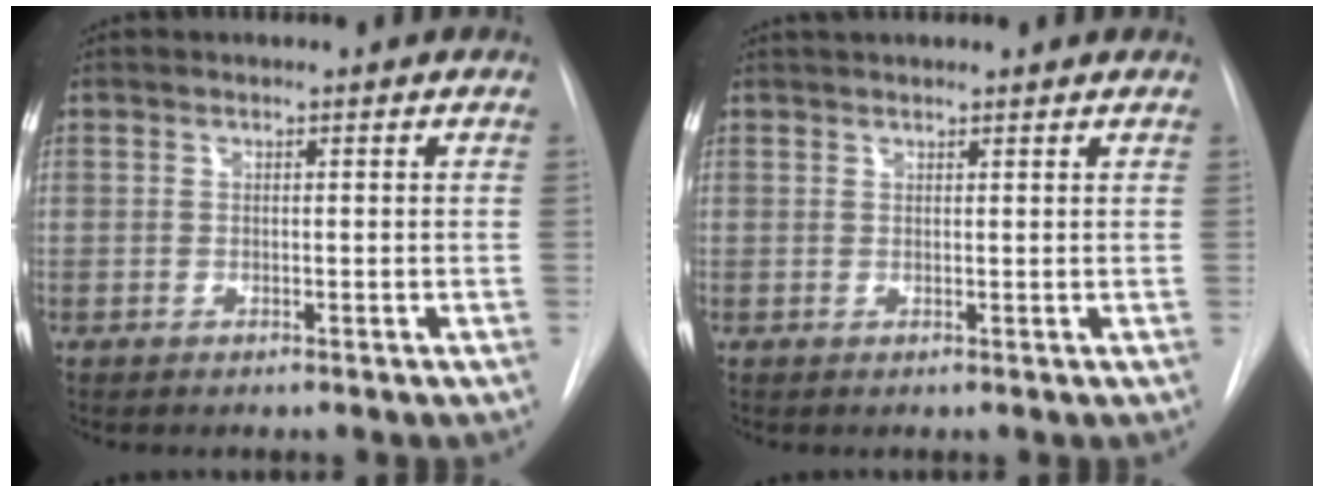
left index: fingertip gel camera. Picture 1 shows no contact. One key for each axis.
{"total": 5.2, "fx": 4.8, "fy": 0.6, "fz": 1.9, "tx": -0.027, "ty": 0.036, "tz": 0.063}